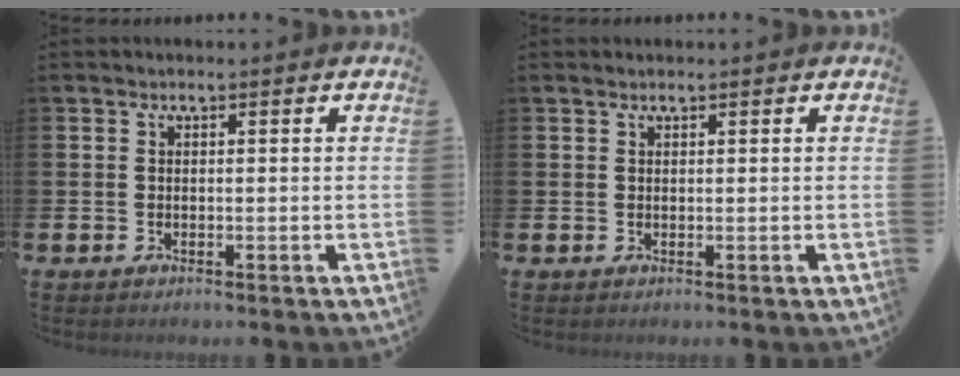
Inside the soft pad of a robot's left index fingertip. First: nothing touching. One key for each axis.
{"total": 0.7, "fx": 0.6, "fy": 0.1, "fz": 0.2, "tx": -0.001, "ty": 0.001, "tz": 0.010}